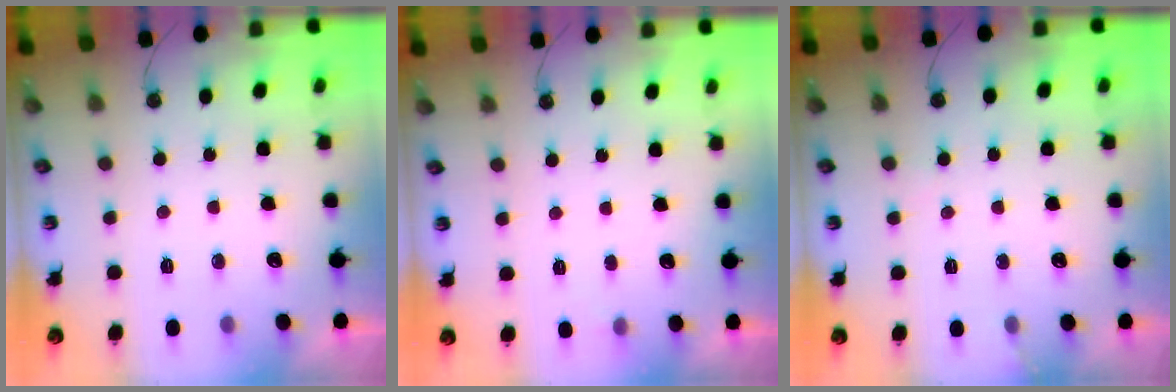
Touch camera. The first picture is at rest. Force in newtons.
{"total": 4.0, "press": 4.0, "slide": 0.4}
{"total": 5.3, "press": 5.3, "slide": 0.4}